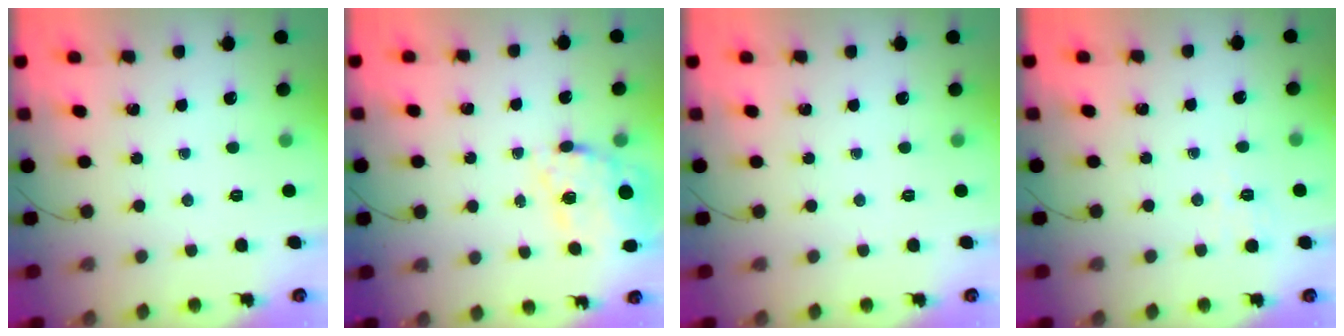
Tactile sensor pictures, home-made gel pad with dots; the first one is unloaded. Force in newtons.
{"total": 18.0, "press": 17.6, "slide": 3.6}
{"total": 0.0}
{"total": 2.7, "press": 2.0, "slide": 1.8}